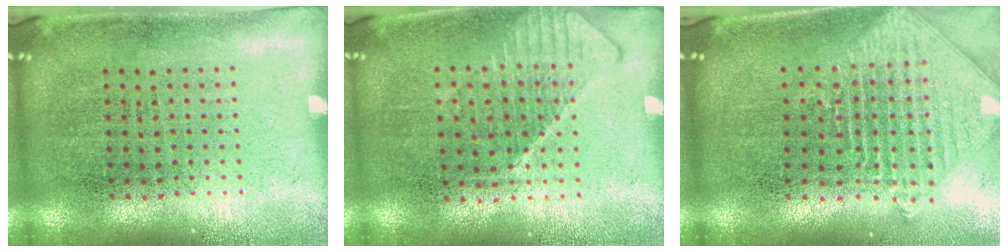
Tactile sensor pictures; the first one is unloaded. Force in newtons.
{"total": 1.2, "press": 1.2, "slide": 0.3}
{"total": 2.0, "press": 1.7, "slide": 1.1}